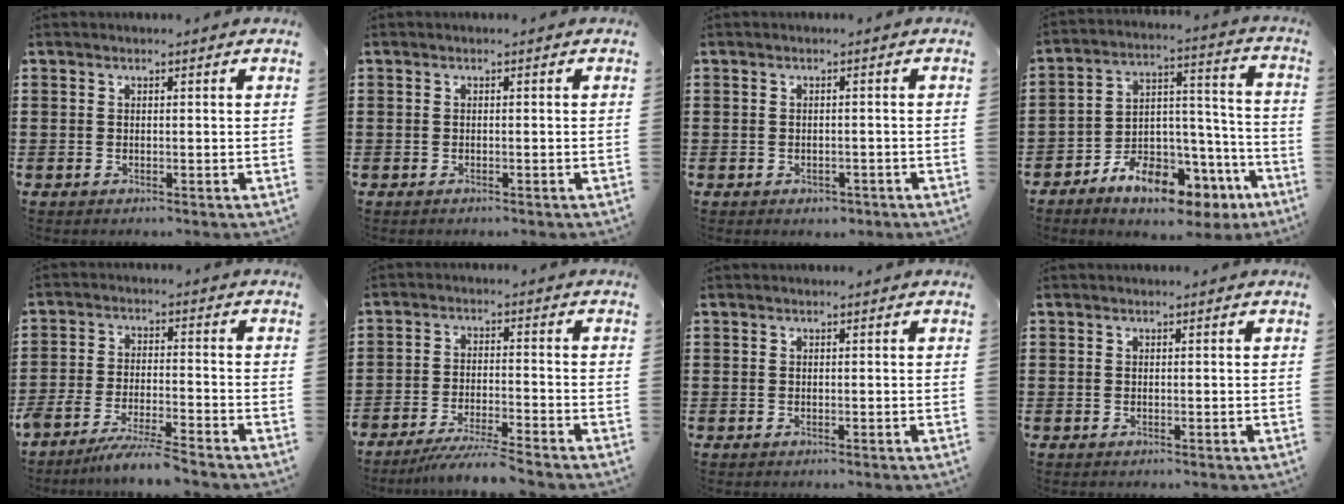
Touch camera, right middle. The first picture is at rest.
{"total": 0.0}
{"total": 0.8, "force": [-0.6, 0.5, 0.3], "torque": [-0.008, -0.002, -0.012]}
{"total": 9.5, "force": [-7.4, 4.3, 4.1], "torque": [-0.069, 0.032, -0.133]}
{"total": 5.9, "force": [-5.7, -0.3, 1.7], "torque": [-0.038, -0.011, -0.112]}
{"total": 5.3, "force": [-5.0, -0.2, 1.6], "torque": [-0.040, -0.013, -0.101]}
{"total": 0.0}
{"total": 0.0}